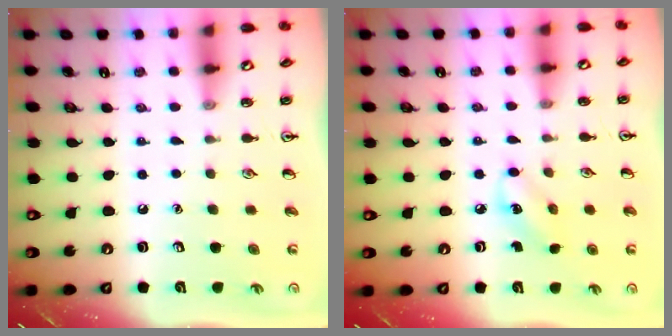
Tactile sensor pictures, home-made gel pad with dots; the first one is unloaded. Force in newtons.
{"total": 3.9, "press": 3.8, "slide": 1.0}